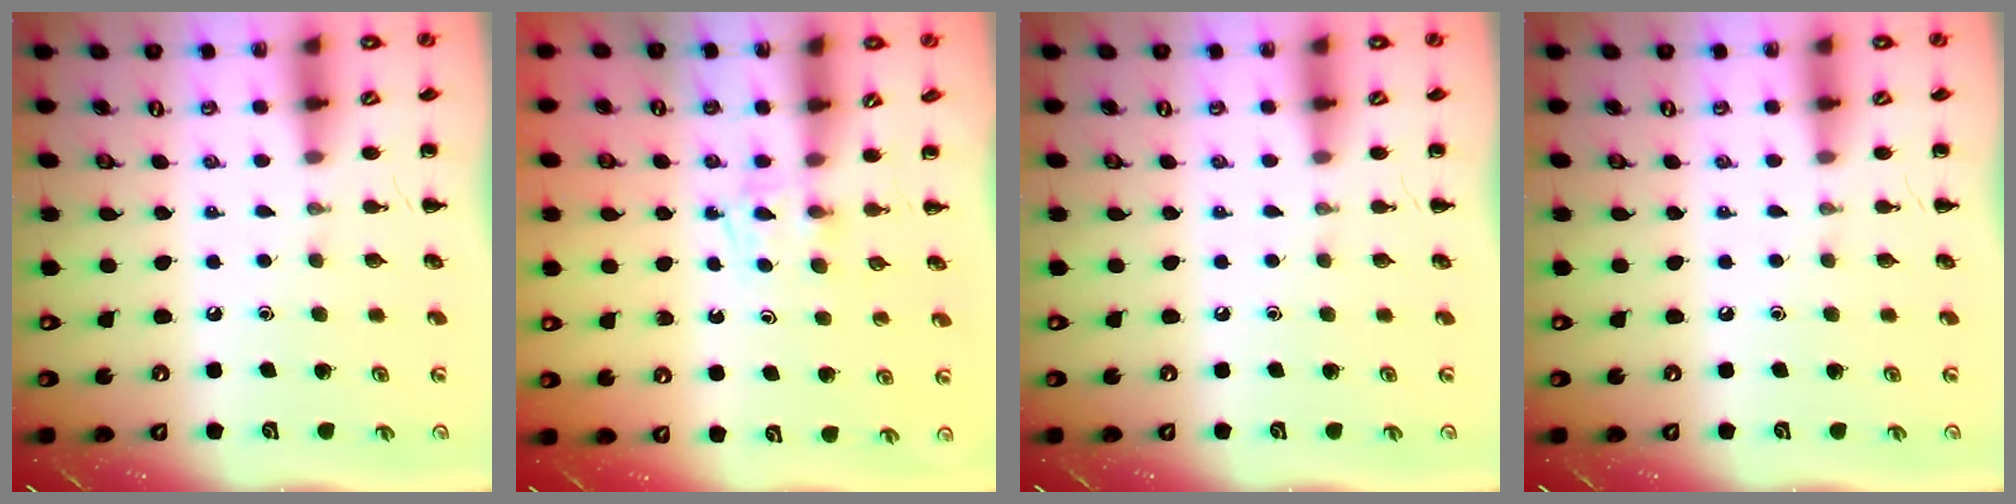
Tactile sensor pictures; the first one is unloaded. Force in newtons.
{"total": 2.4, "press": 2.1, "slide": 1.1}
{"total": 0.0}
{"total": 0.0}